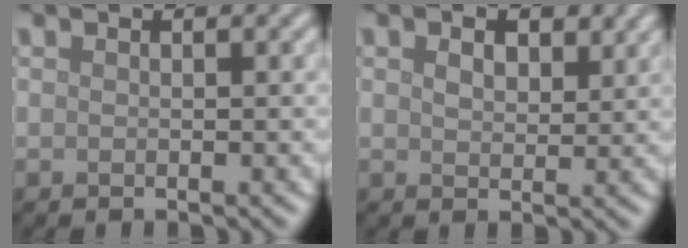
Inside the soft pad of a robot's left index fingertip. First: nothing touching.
{"total": 2.7, "force": [1.5, 1.6, 1.7], "torque": [-0.032, 0.000, 0.026]}